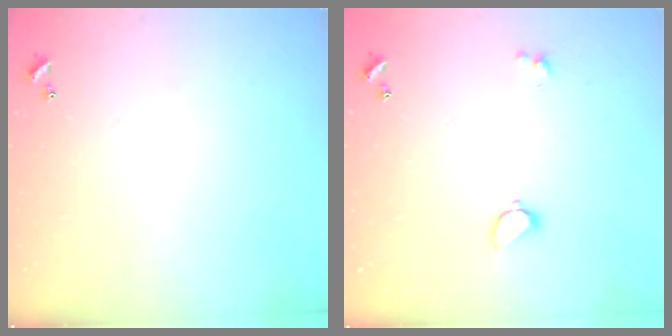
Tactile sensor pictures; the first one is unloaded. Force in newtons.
{"total": 1.7, "press": 1.6, "slide": 0.5}